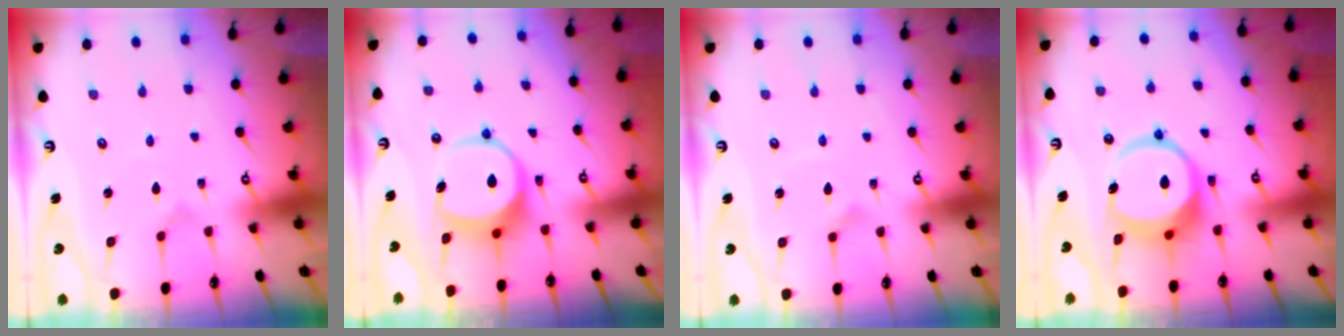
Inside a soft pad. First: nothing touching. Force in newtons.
{"total": 8.2, "press": 8.1, "slide": 1.1}
{"total": 2.0, "press": 2.0, "slide": 0.1}
{"total": 12.1, "press": 12.0, "slide": 1.4}